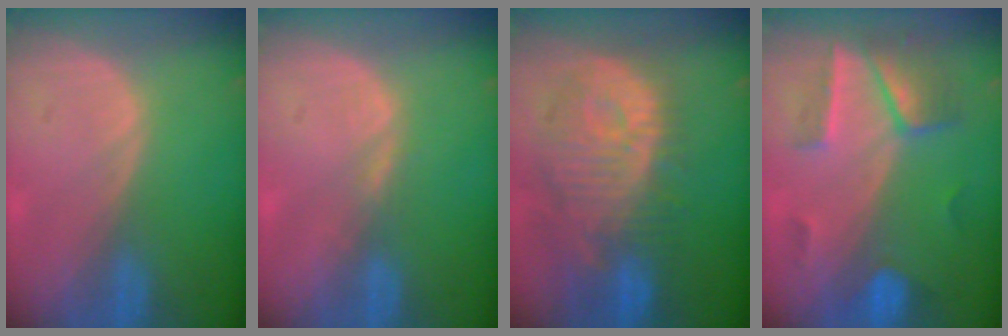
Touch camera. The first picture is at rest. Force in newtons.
{"total": 1.1, "press": 1.1, "slide": 0.2}
{"total": 12.3, "press": 11.1, "slide": 5.2}
{"total": 6.6, "press": 6.4, "slide": 1.6}